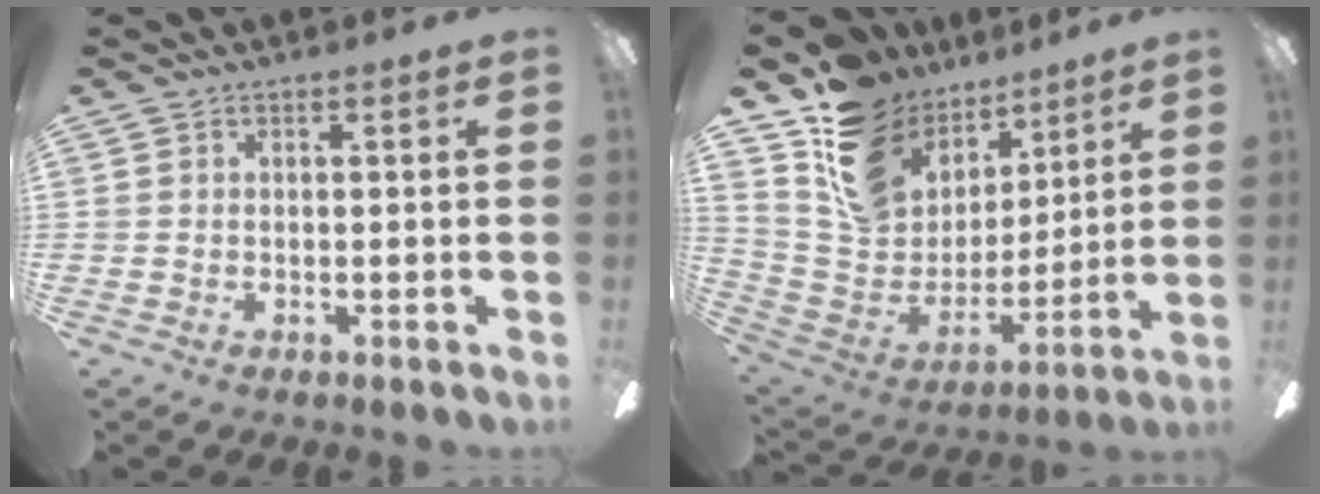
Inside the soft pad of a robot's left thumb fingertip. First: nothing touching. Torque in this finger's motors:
{"motor_torque": [0.35, 0.35, 1.22, -1.55, 0.10]}